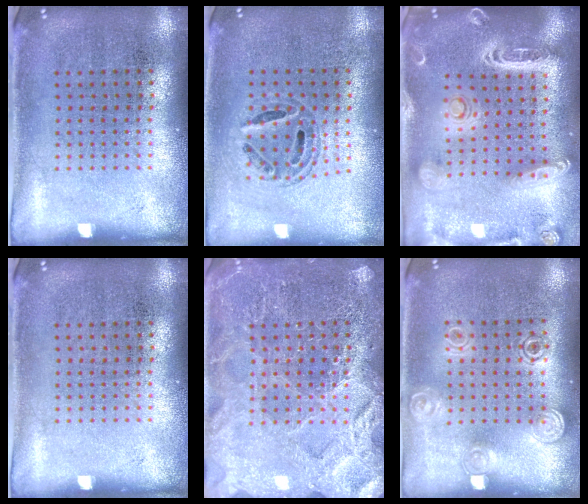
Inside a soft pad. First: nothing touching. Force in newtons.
{"total": 0.6, "press": 0.6, "slide": 0.2}
{"total": 2.8, "press": 2.5, "slide": 1.4}
{"total": 0.0}
{"total": 3.6, "press": 3.6, "slide": 0.4}
{"total": 1.4, "press": 1.3, "slide": 0.6}